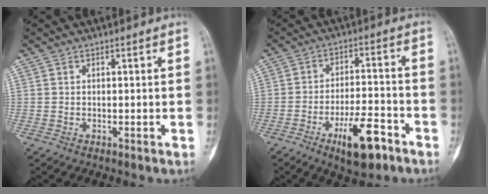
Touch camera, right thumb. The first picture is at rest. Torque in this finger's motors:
{"motor_torque": [2.07, 0.97, 0.99, -1.09, 0.38]}